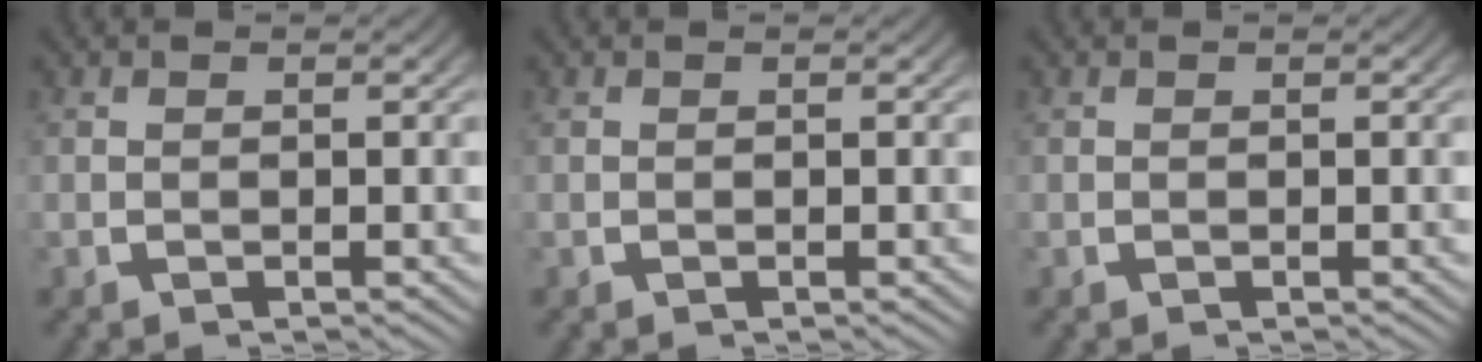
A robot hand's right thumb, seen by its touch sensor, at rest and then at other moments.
{"total": 0.0}
{"total": 0.0}